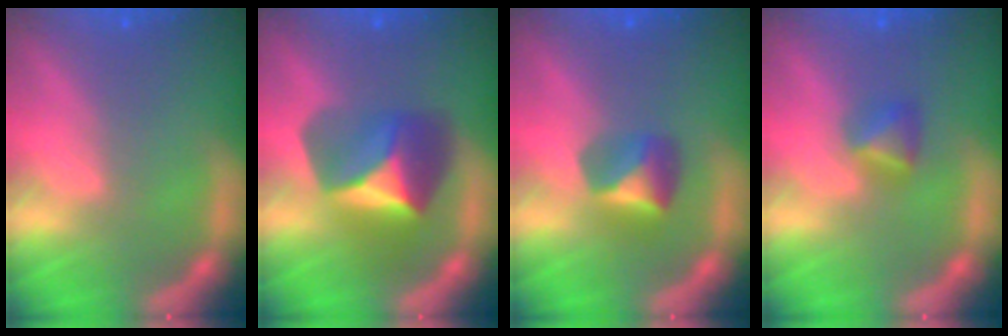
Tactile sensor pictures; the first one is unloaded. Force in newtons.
{"total": 5.9}
{"total": 2.9}
{"total": 1.9}